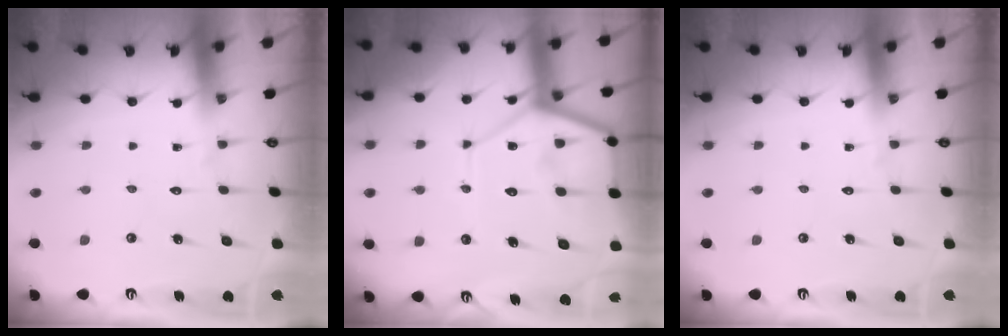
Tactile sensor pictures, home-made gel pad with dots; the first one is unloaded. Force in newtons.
{"total": 15.2, "press": 15.2, "slide": 1.5}
{"total": 0.0}